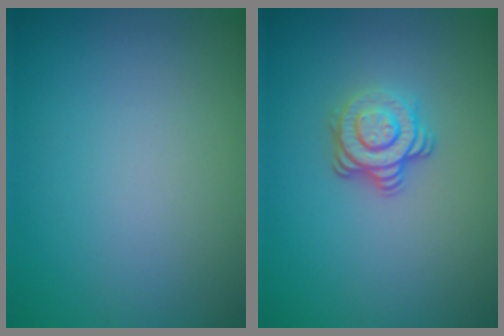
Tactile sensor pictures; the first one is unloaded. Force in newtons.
{"total": 3.5, "press": 2.5, "slide": 2.4}